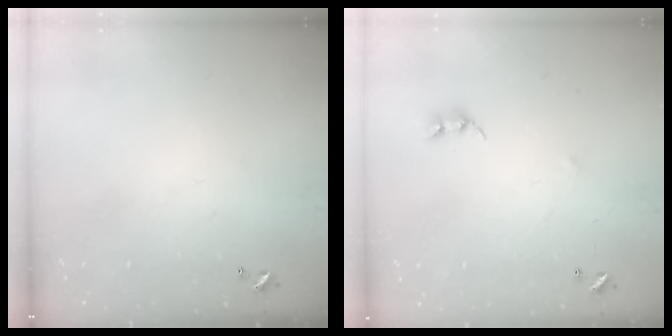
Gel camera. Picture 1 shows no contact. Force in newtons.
{"total": 4.4, "press": 4.4, "slide": 0.3}